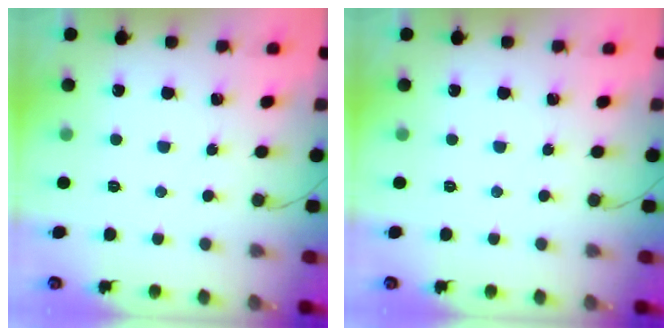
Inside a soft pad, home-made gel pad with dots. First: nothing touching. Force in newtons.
{"total": 0.0}